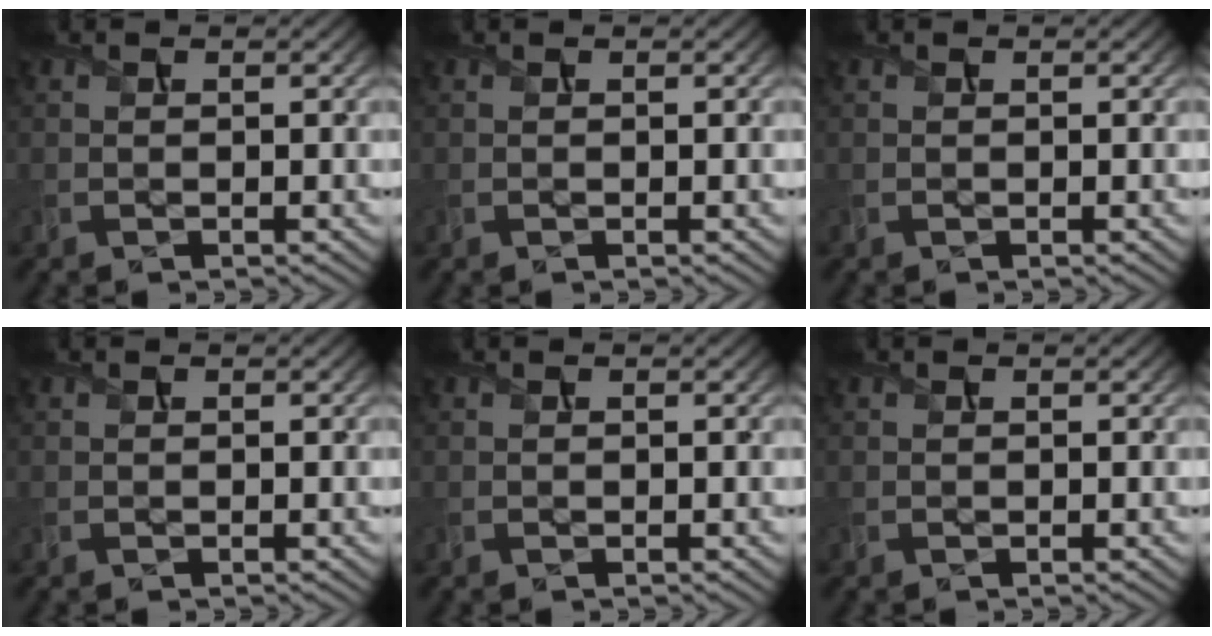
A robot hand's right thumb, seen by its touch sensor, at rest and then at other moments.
{"total": 0.0}
{"total": 0.0}
{"total": 0.0}
{"total": 0.0}
{"total": 0.0}